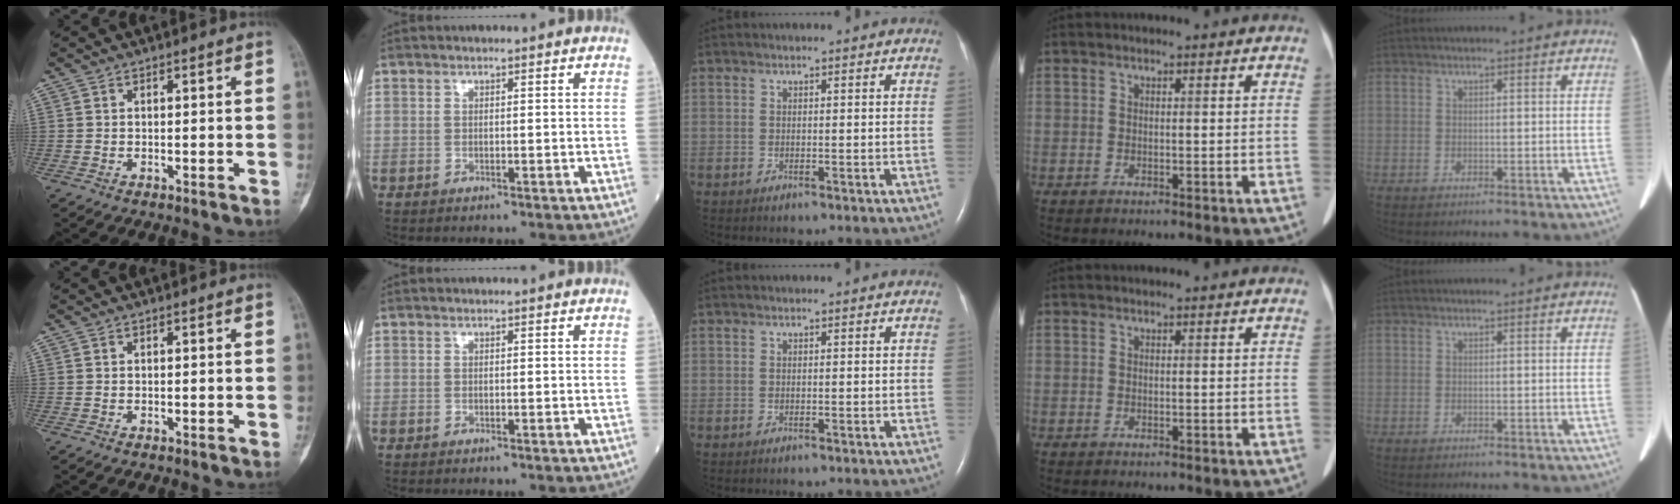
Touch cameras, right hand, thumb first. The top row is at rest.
{}